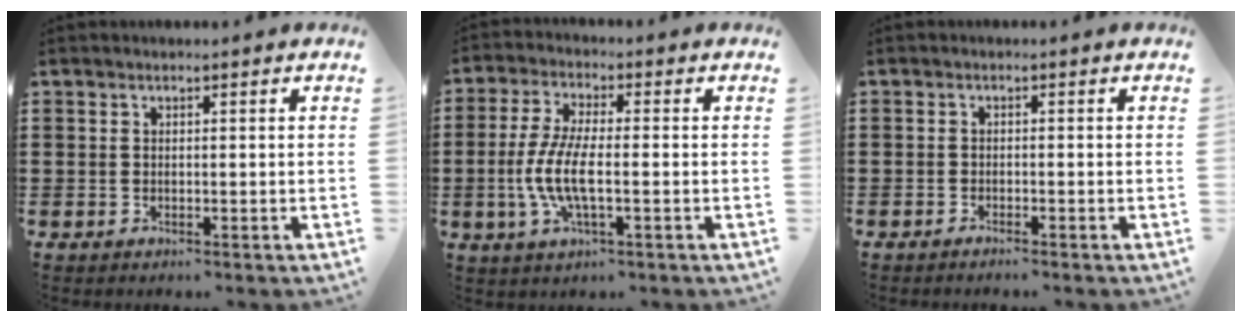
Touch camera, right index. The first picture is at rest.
{"total": 7.4, "force": [-1.8, 2.2, 6.9], "torque": [-0.158, -0.011, -0.043]}
{"total": 1.0, "force": [-1.0, -0.1, 0.2], "torque": [-0.005, -0.001, -0.019]}